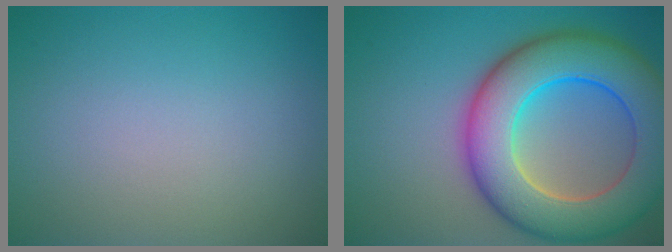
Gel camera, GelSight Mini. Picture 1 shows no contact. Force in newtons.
{"total": 11.9, "press": 11.9, "slide": 0.5}